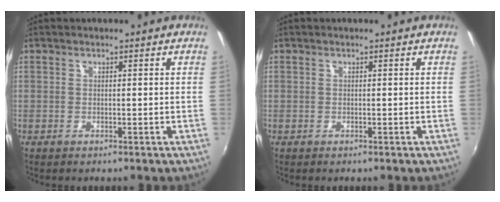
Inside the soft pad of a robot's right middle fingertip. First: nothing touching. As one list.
[{"total": 0.0}]